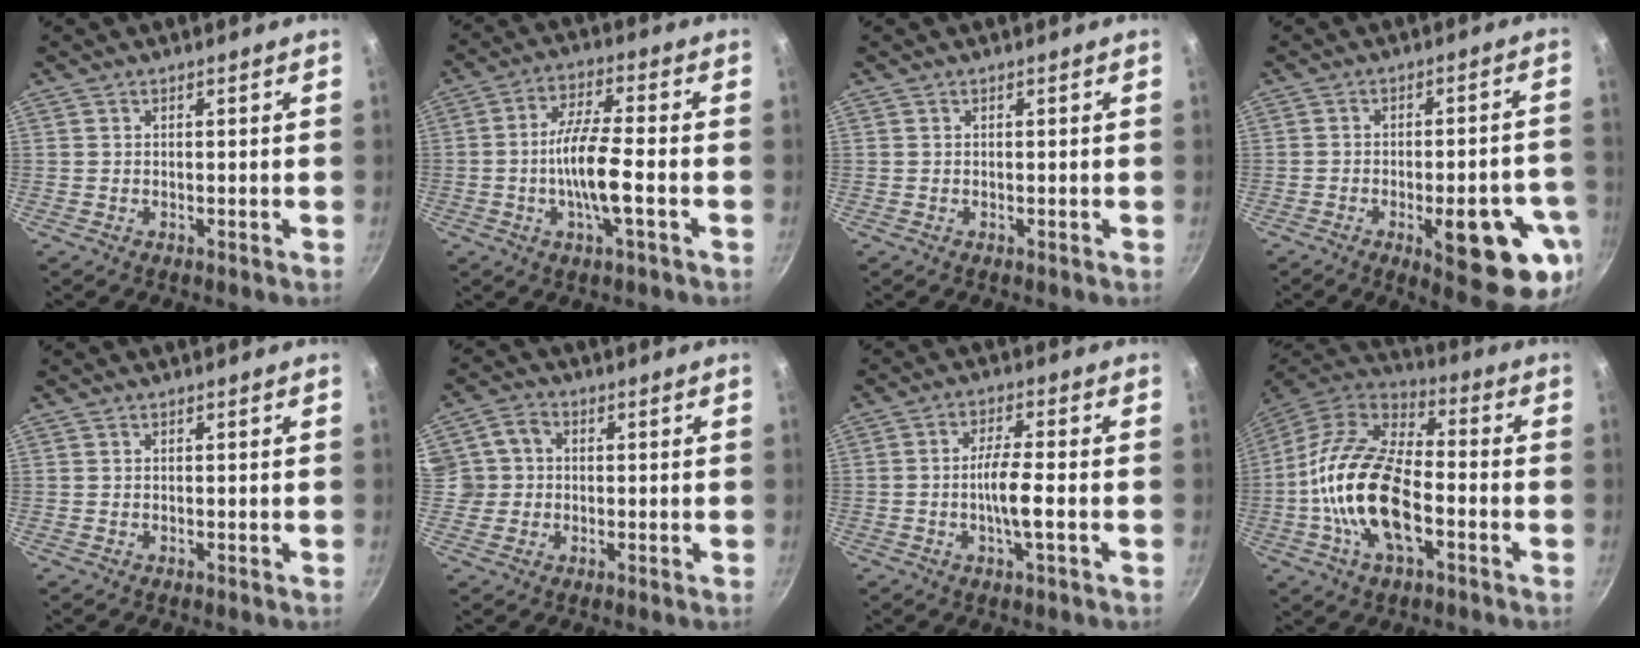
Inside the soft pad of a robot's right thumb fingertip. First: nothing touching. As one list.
[{"total": 9.7, "force": [-2.4, 2.3, 9.1], "torque": [-0.175, 0.024, -0.051]}, {"total": 0.0}, {"total": 16.8, "force": [-6.2, 5.8, 14.6], "torque": [-0.151, 0.016, -0.075]}, {"total": 0.0}, {"total": 5.4, "force": [0.2, 5.0, 2.0], "torque": [-0.001, 0.005, -0.006]}, {"total": 6.2, "force": [-1.6, 1.1, 5.9], "torque": [-0.114, 0.015, -0.033]}, {"total": 19.8, "force": [-4.4, 10.1, 16.4], "torque": [-0.299, 0.033, -0.097]}]